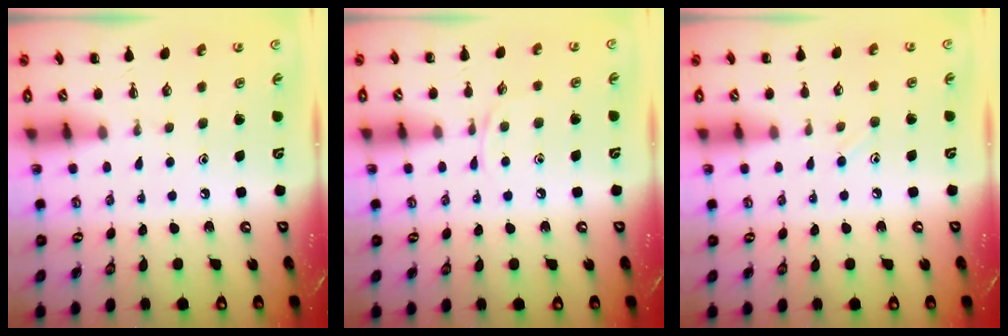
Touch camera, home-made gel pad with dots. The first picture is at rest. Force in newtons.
{"total": 4.3, "press": 4.1, "slide": 1.3}
{"total": 5.2, "press": 5.0, "slide": 1.6}